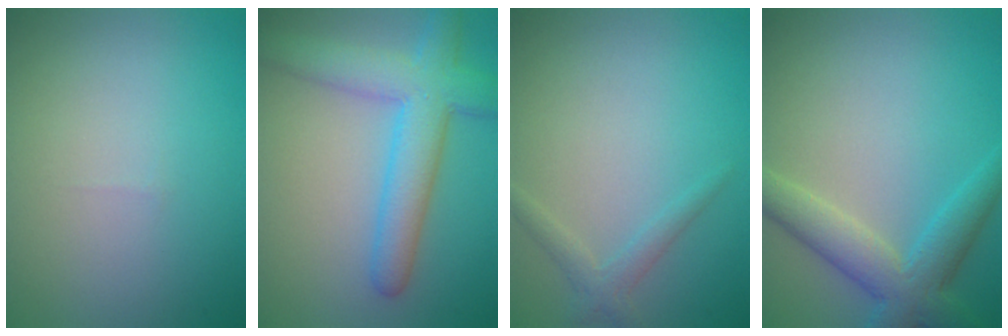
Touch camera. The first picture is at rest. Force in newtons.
{"total": 6.2, "press": 6.2, "slide": 0.3}
{"total": 1.6, "press": 1.6, "slide": 0.1}
{"total": 5.2, "press": 5.2, "slide": 0.3}